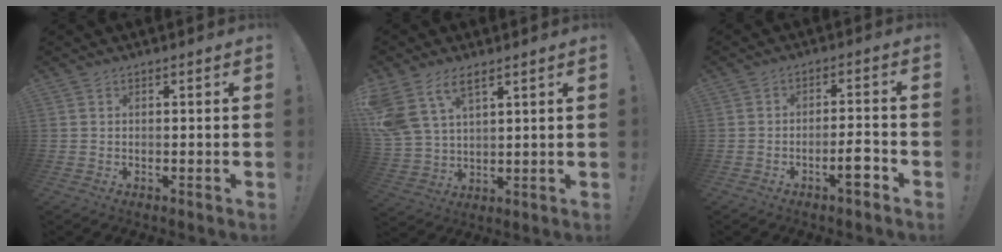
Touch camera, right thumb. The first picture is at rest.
{"total": 10.2, "force": [6.3, 5.4, 6.0], "torque": [-0.126, -0.026, 0.124]}
{"total": 6.5, "force": [-3.6, 1.3, 5.3], "torque": [-0.070, 0.014, -0.059]}